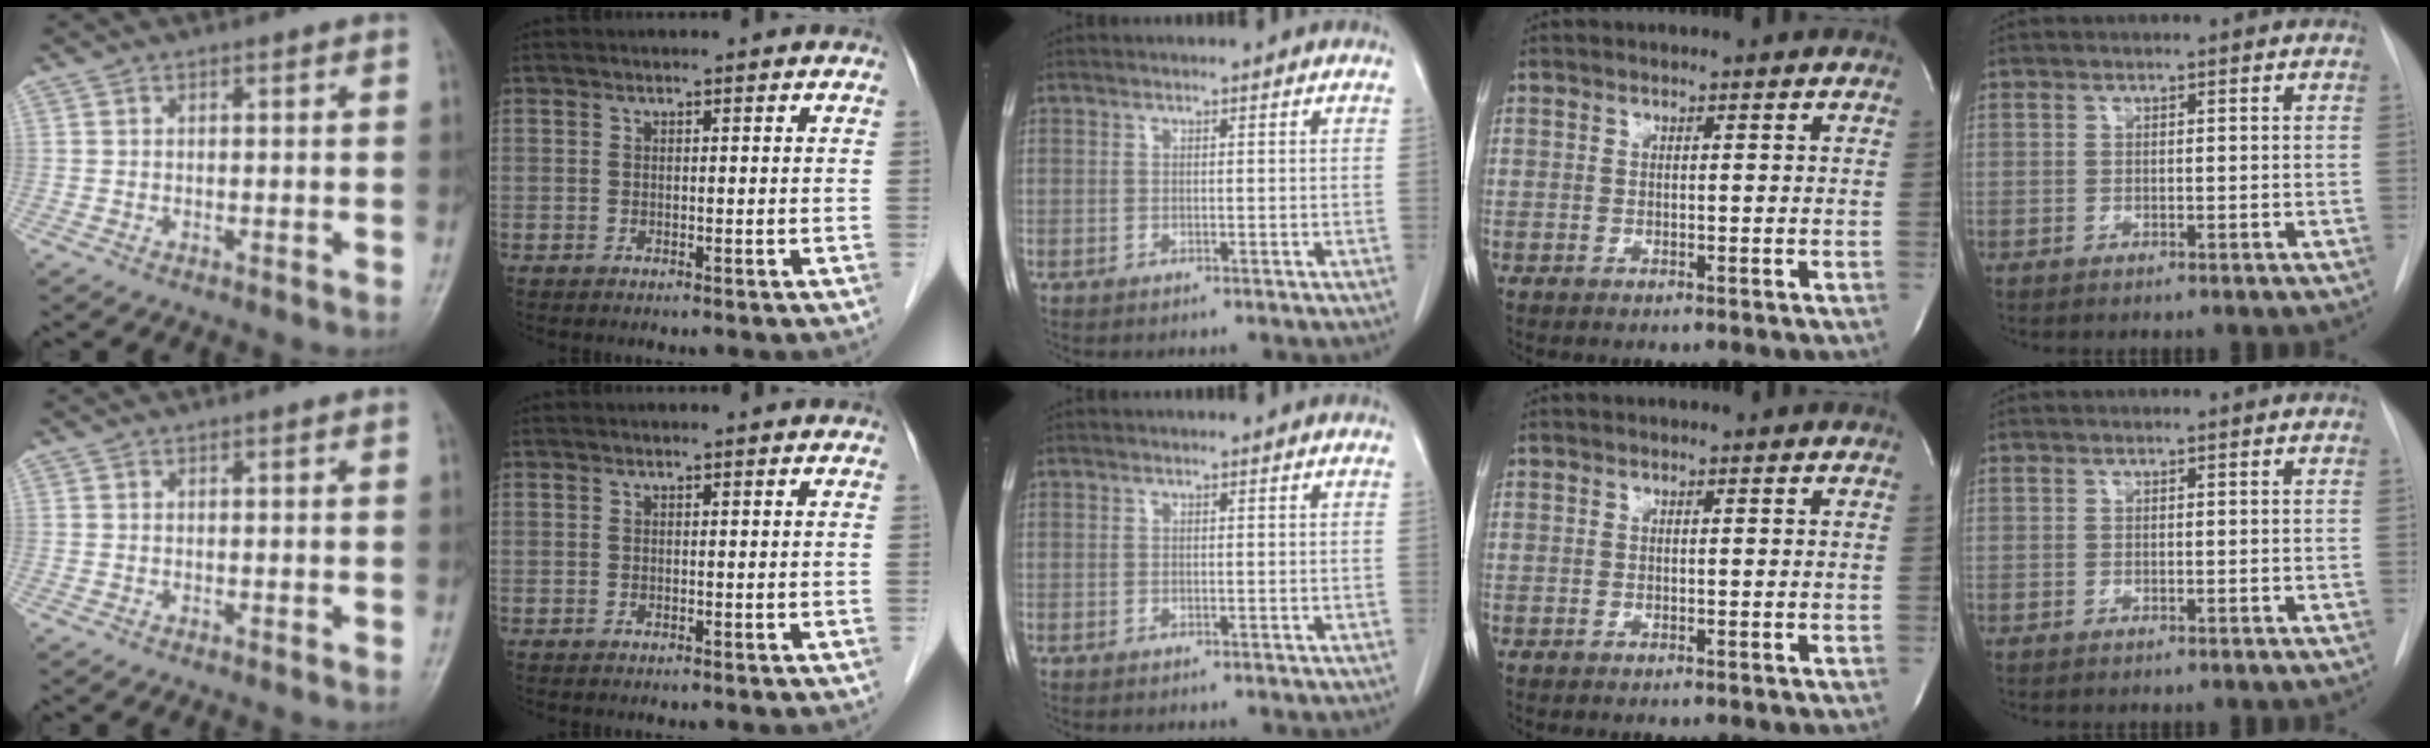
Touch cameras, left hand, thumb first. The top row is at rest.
{}